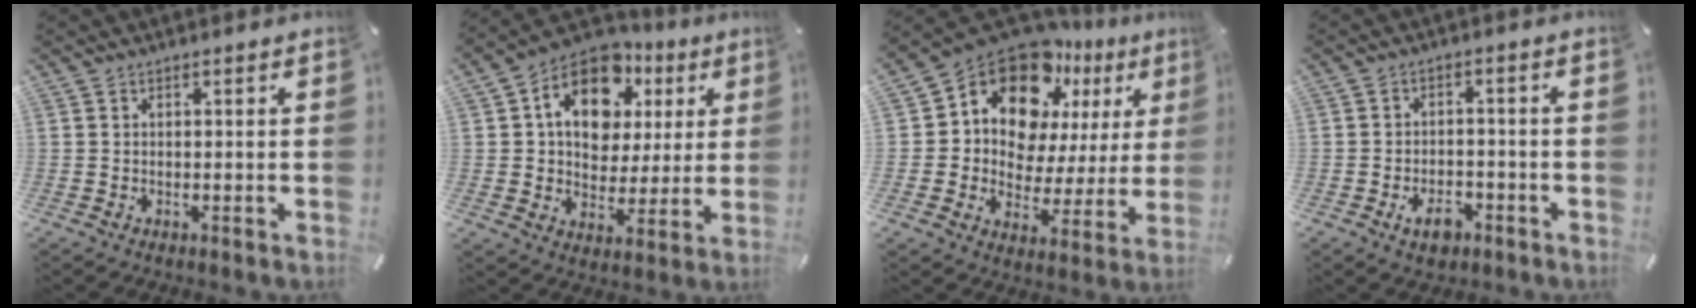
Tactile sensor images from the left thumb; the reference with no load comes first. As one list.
[{"total": 15.4, "force": [6.0, 11.5, 8.3], "torque": [-0.139, -0.018, 0.111]}, {"total": 15.5, "force": [10.8, 9.3, 6.2], "torque": [-0.114, -0.090, 0.192]}, {"total": 5.9, "force": [-3.1, 3.5, 3.6], "torque": [-0.073, 0.012, -0.056]}]